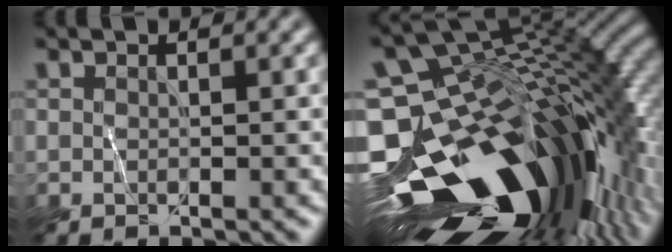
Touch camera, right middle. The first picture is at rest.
{"total": 18.4, "force": [-5.4, 9.8, 14.5], "torque": [-0.268, -0.027, -0.074]}